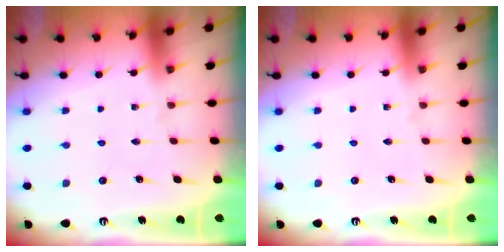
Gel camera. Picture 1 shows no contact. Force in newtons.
{"total": 0.0}